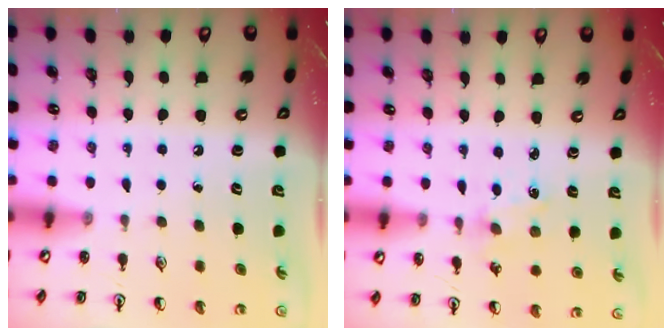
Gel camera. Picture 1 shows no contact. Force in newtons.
{"total": 0.7, "press": 0.7, "slide": 0.2}